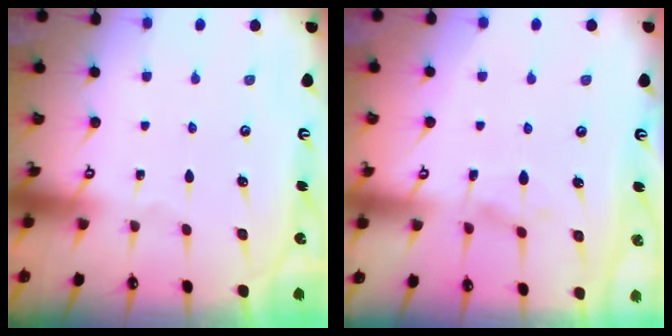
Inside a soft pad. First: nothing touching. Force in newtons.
{"total": 1.8, "press": 1.5, "slide": 1.0}